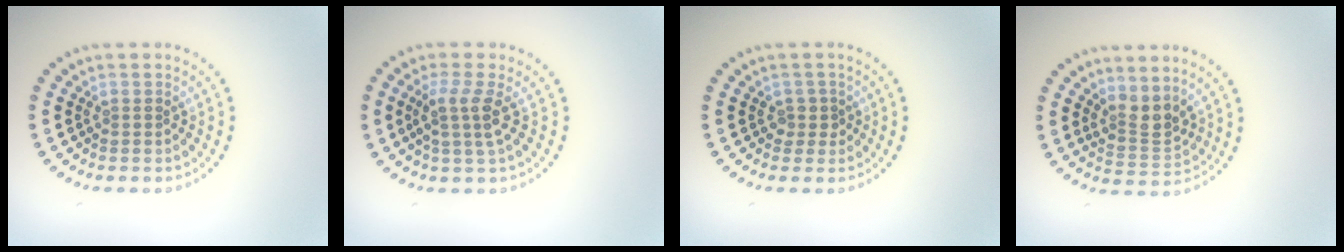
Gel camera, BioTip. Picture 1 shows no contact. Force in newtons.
{"total": 2.7, "press": 2.1, "slide": 1.7}
{"total": 1.3, "press": 1.1, "slide": 0.7}
{"total": 2.6, "press": 2.0, "slide": 1.6}